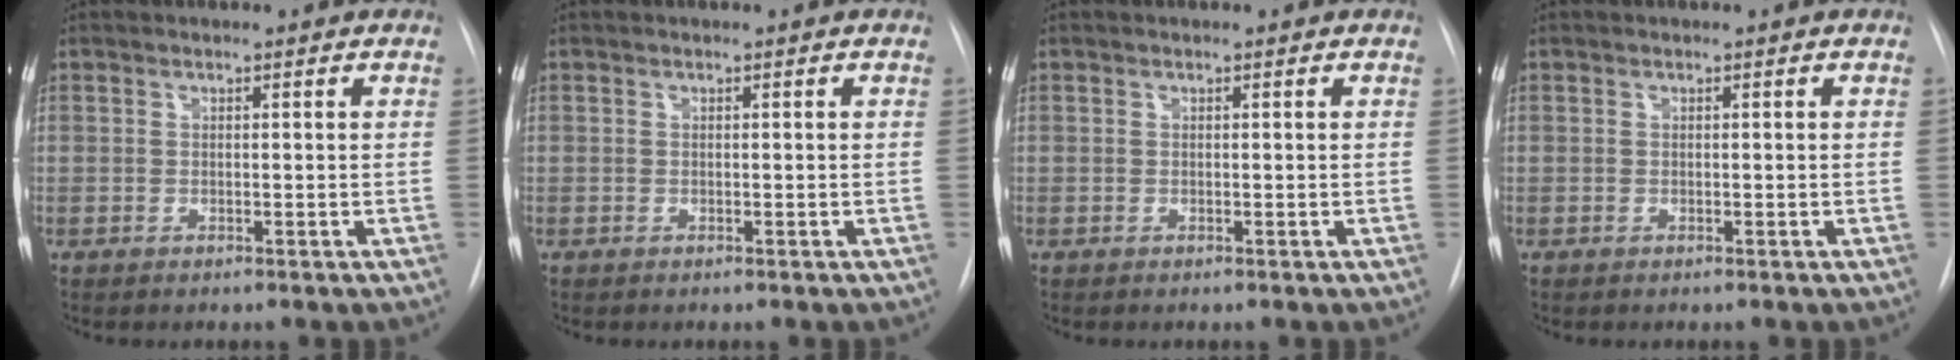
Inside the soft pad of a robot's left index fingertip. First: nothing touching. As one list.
[{"total": 0.0}, {"total": 0.0}, {"total": 0.0}]